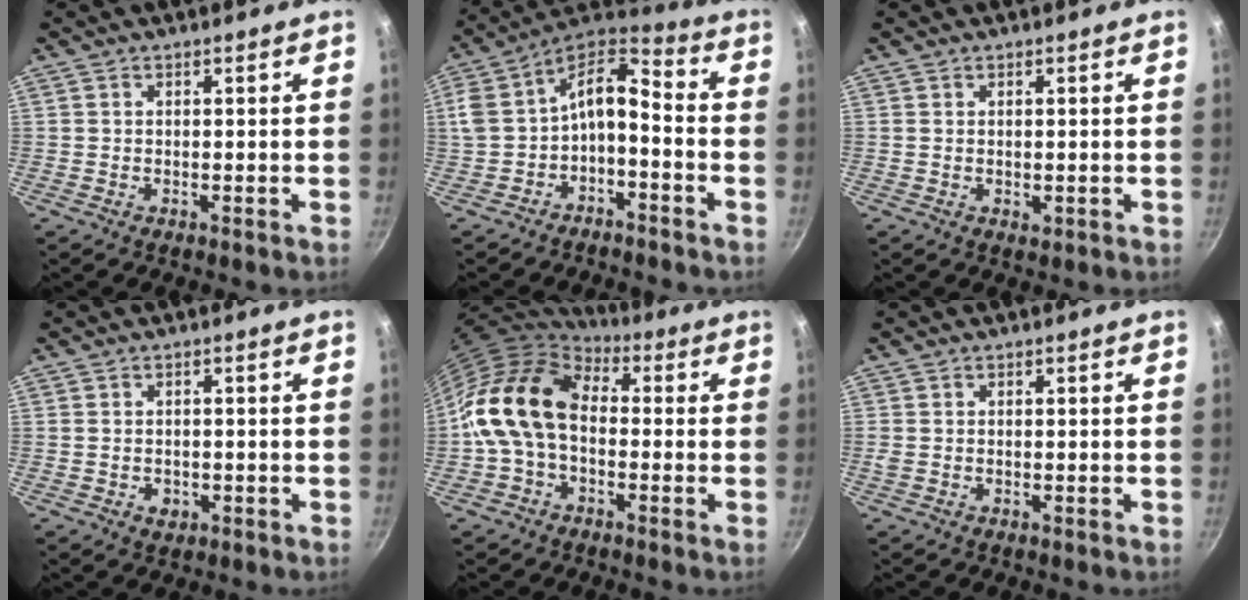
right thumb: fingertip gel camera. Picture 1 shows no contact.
{"total": 13.4, "force": [-3.7, 7.2, 10.7], "torque": [-0.206, 0.072, -0.073]}
{"total": 0.8, "force": [0.1, 0.6, 0.5], "torque": [-0.007, -0.001, 0.001]}
{"total": 2.4, "force": [-0.8, 1.8, 1.4], "torque": [-0.023, 0.003, -0.010]}
{"total": 15.3, "force": [-0.4, 10.5, 11.0], "torque": [-0.181, 0.035, -0.024]}
{"total": 1.0, "force": [-0.2, 0.8, 0.5], "torque": [-0.011, 0.001, -0.003]}